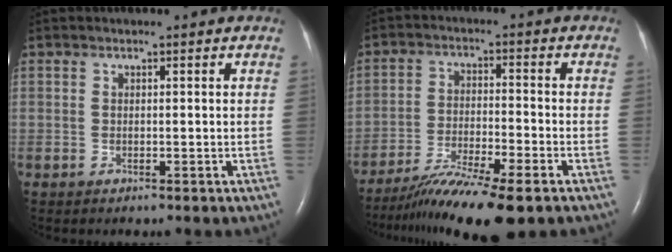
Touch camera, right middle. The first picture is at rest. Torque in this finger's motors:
{"motor_torque": [1.10, -1.04, 0.38, 0.07]}